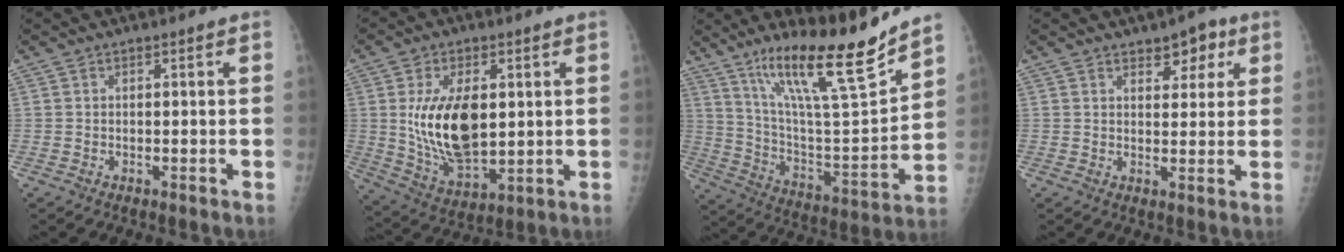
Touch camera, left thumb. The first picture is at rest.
{"total": 15.3, "force": [2.0, 8.3, 12.7], "torque": [-0.213, -0.020, 0.051]}
{"total": 21.4, "force": [15.7, 2.7, 14.4], "torque": [-0.210, -0.088, 0.277]}
{"total": 5.3, "force": [3.0, 3.1, 3.1], "torque": [-0.011, -0.013, 0.039]}